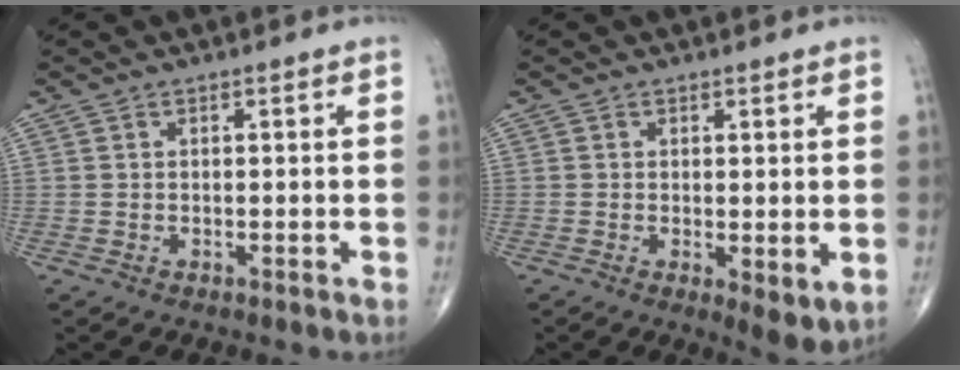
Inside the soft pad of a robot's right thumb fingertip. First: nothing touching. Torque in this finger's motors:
{"motor_torque": [0.03, 0.16, 0.07, 0.21, 0.00]}